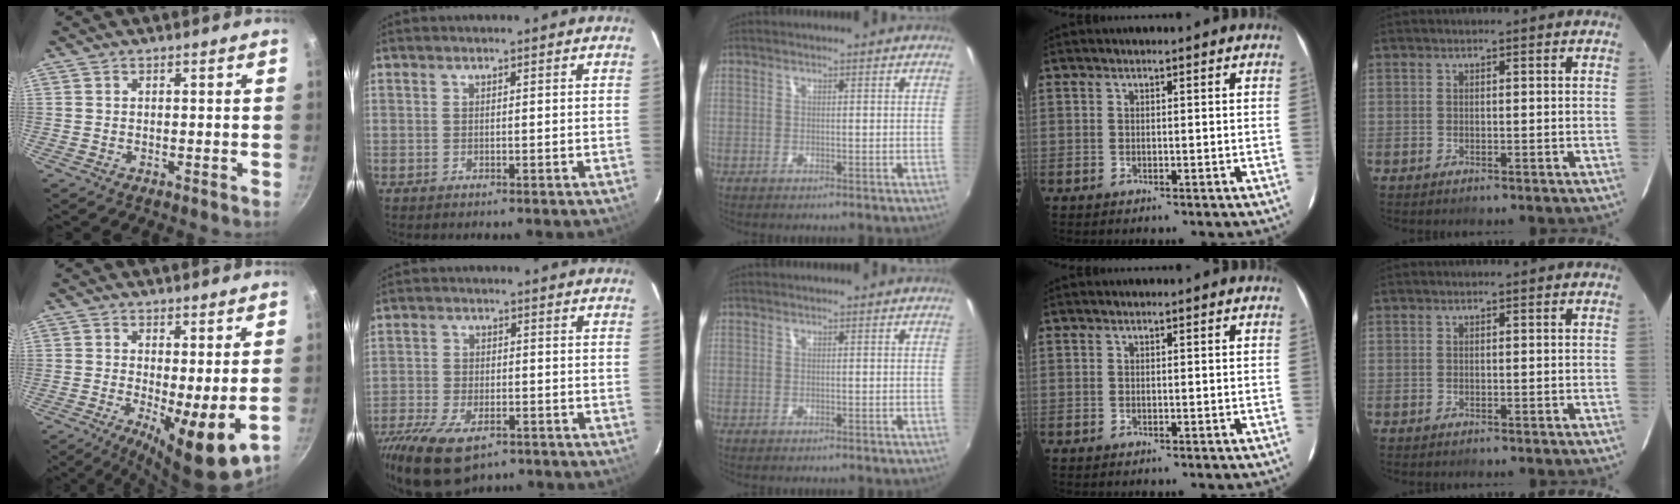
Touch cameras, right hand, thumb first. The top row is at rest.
{"thumb": {"total": 9.9, "force": [-0.5, 2.8, 9.5], "torque": [-0.136, -0.020, -0.001]}, "index": {"total": 15.7, "force": [-10.1, 7.4, 9.4], "torque": [-0.214, -0.036, -0.167]}}